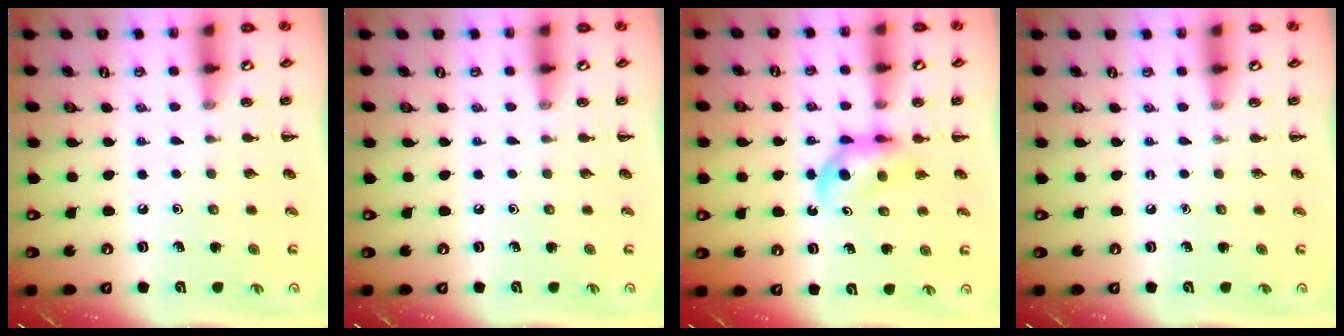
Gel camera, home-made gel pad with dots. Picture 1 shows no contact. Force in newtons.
{"total": 0.0}
{"total": 5.0, "press": 4.9, "slide": 0.7}
{"total": 0.0}